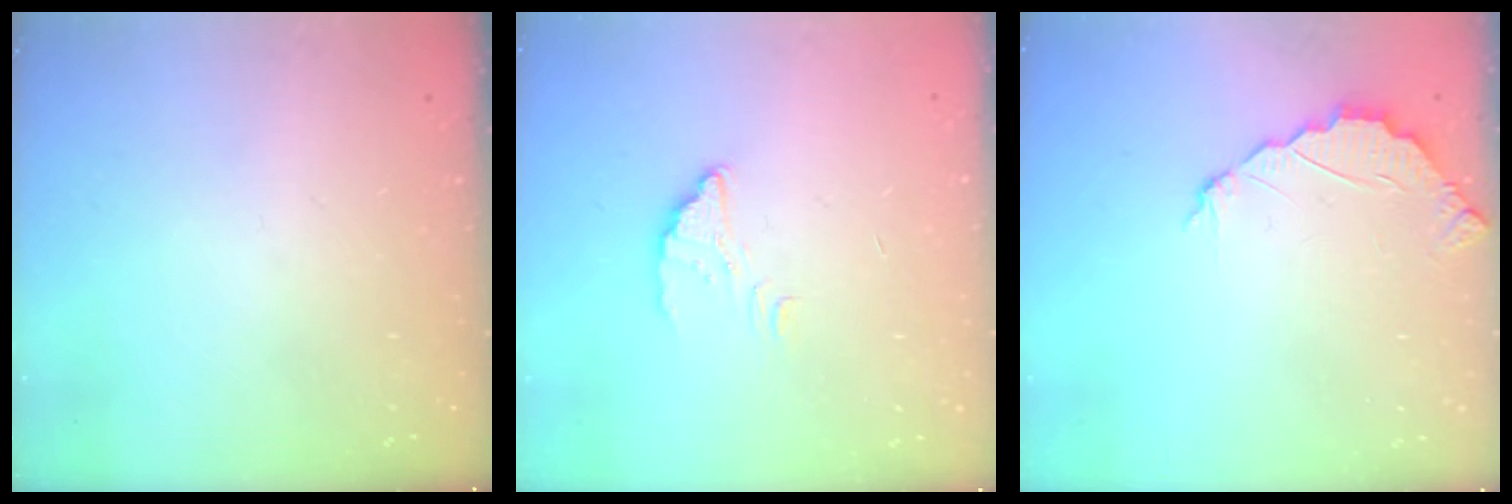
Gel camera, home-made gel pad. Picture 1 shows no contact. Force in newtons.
{"total": 2.7, "press": 2.7, "slide": 0.1}
{"total": 2.2, "press": 2.2, "slide": 0.2}